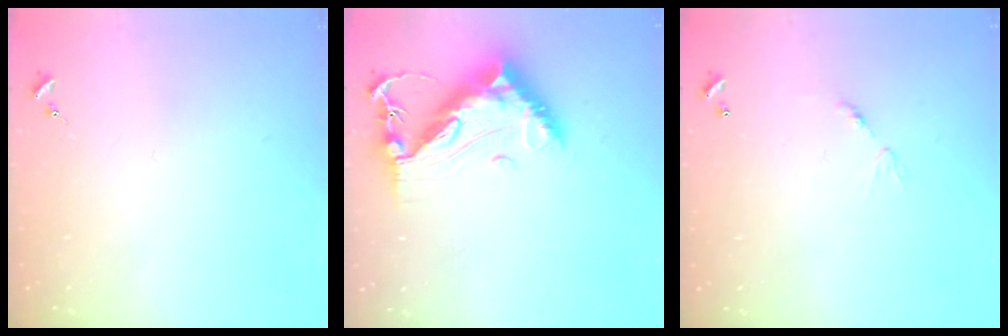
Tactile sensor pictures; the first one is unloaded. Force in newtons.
{"total": 13.5, "press": 13.4, "slide": 1.3}
{"total": 5.5, "press": 5.5, "slide": 0.4}